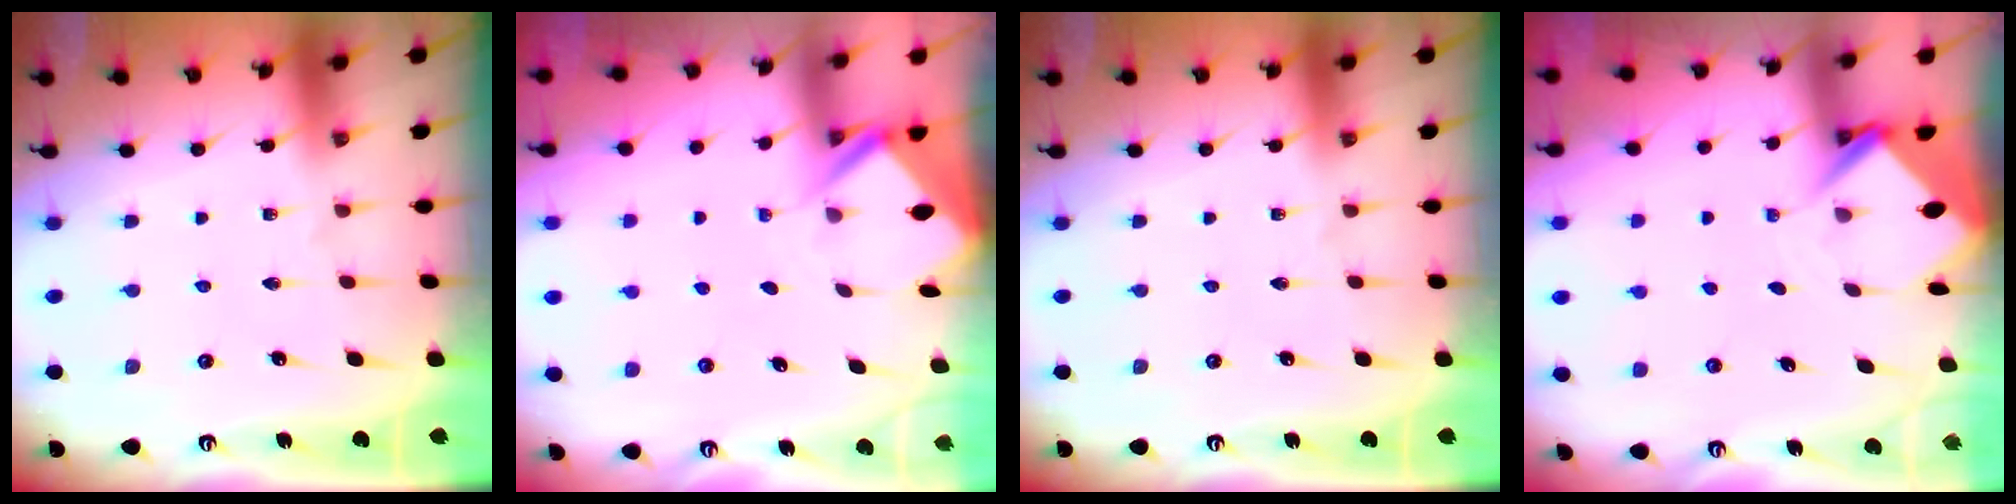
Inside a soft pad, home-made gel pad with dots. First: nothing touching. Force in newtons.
{"total": 2.6, "press": 2.6, "slide": 0.1}
{"total": 0.0}
{"total": 3.9, "press": 3.9, "slide": 0.2}